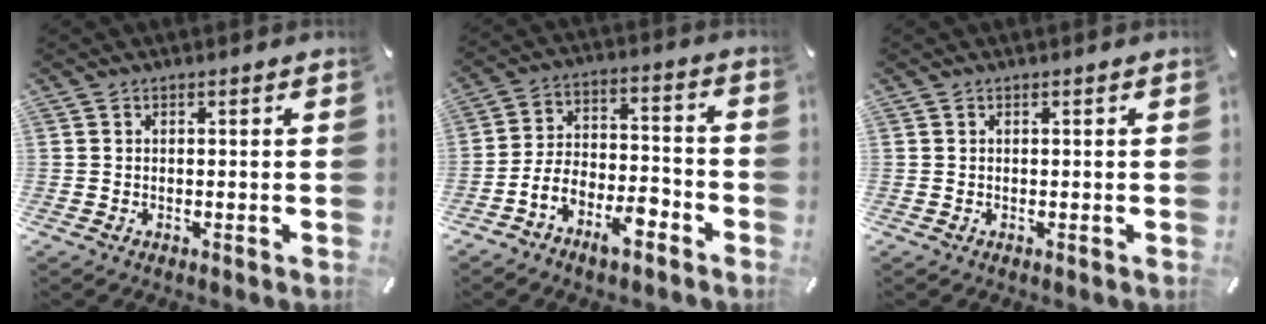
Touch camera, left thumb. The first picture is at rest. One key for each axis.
{"total": 9.7, "fx": -6.5, "fy": 5.1, "fz": 5.1, "tx": -0.101, "ty": 0.020, "tz": -0.123}
{"total": 0.0}